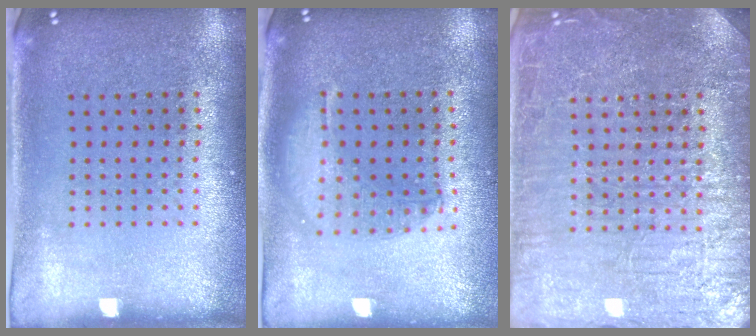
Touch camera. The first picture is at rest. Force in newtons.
{"total": 1.3, "press": 1.3, "slide": 0.4}
{"total": 6.8, "press": 6.8, "slide": 1.0}